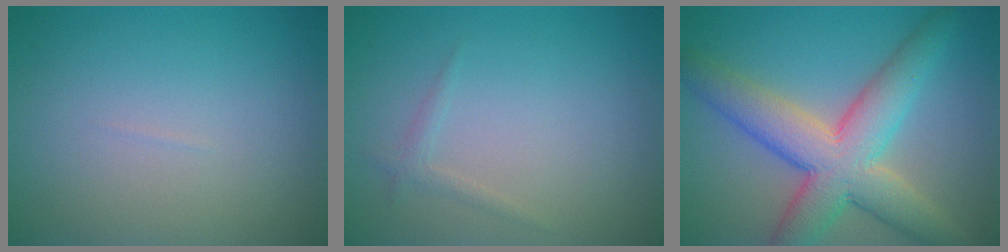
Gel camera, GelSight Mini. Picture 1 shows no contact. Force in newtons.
{"total": 0.9, "press": 0.9, "slide": 0.0}
{"total": 8.6, "press": 8.5, "slide": 0.4}